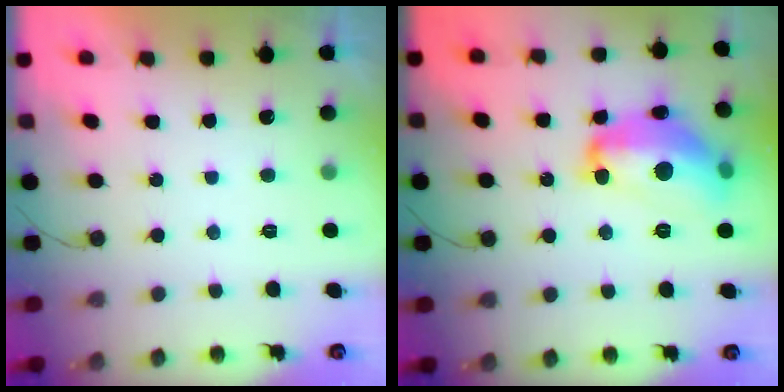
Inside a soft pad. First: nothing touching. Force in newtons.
{"total": 18.4, "press": 18.4, "slide": 1.2}